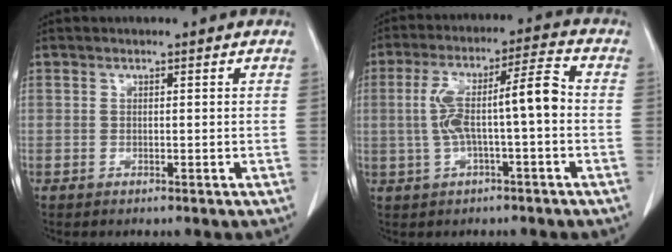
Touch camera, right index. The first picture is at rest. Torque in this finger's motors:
{"motor_torque": [0.59, -0.05, 0.28, 0.10]}